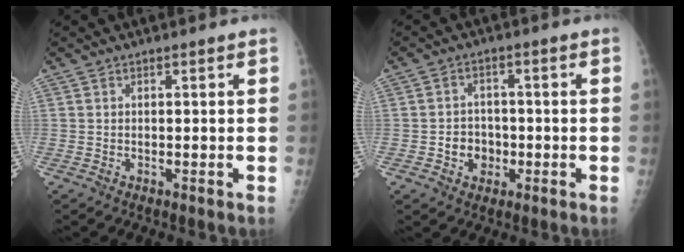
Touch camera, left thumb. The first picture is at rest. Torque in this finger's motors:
{"motor_torque": [-0.05, 0.06, 0.09, 0.00, 0.00]}